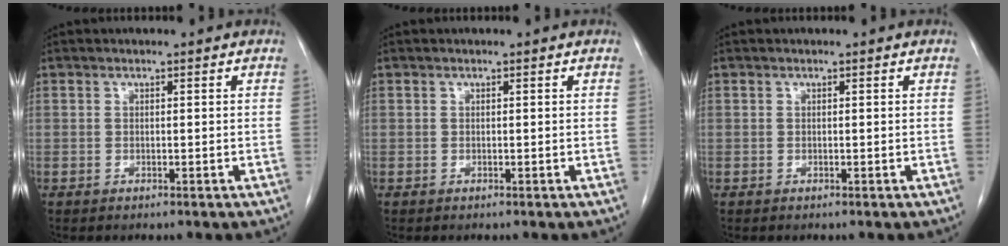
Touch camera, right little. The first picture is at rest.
{"total": 0.0}
{"total": 0.0}